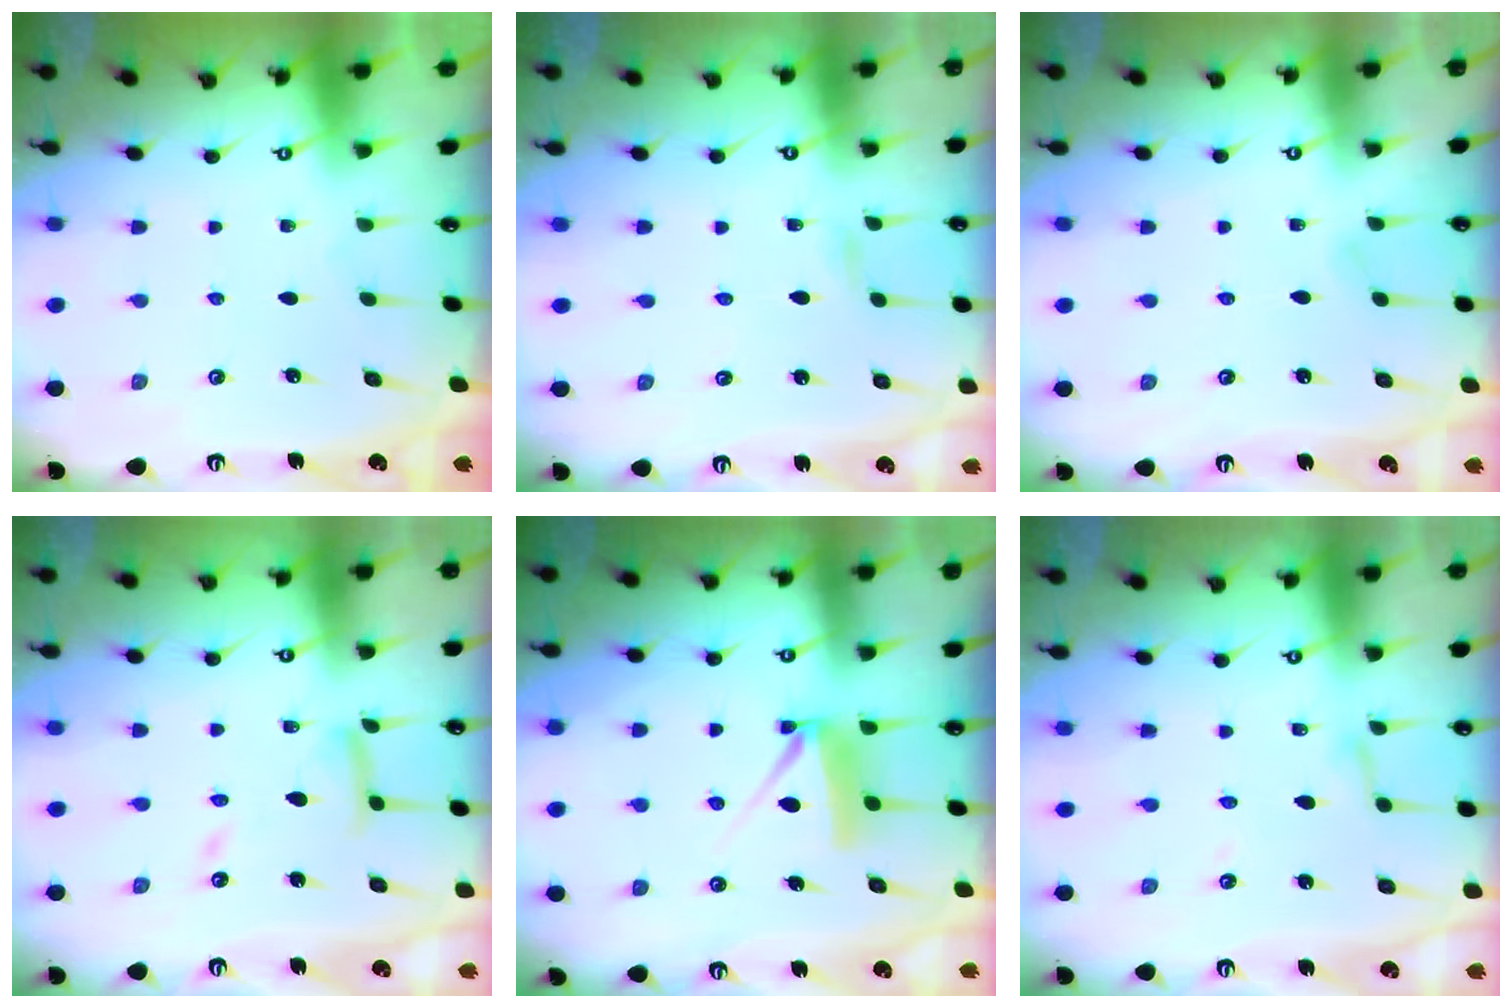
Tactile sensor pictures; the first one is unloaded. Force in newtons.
{"total": 2.8, "press": 2.7, "slide": 0.3}
{"total": 2.8, "press": 2.8, "slide": 0.3}
{"total": 10.9, "press": 10.8, "slide": 1.0}
{"total": 7.7, "press": 7.7, "slide": 0.4}
{"total": 2.7, "press": 2.7, "slide": 0.2}